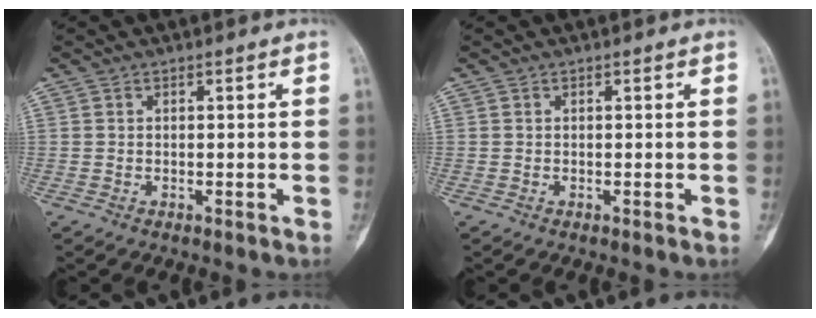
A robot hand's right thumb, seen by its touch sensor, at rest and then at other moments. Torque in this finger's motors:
{"motor_torque": [1.88, 1.88, 0.00, 0.00, 0.00]}